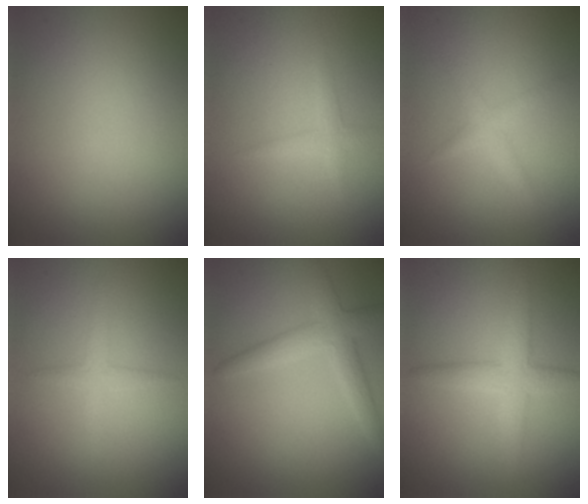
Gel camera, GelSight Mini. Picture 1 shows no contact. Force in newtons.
{"total": 1.3, "press": 1.3, "slide": 0.0}
{"total": 1.4, "press": 1.4, "slide": 0.1}
{"total": 1.5, "press": 1.5, "slide": 0.0}
{"total": 3.3, "press": 3.3, "slide": 0.1}
{"total": 3.6, "press": 3.6, "slide": 0.1}